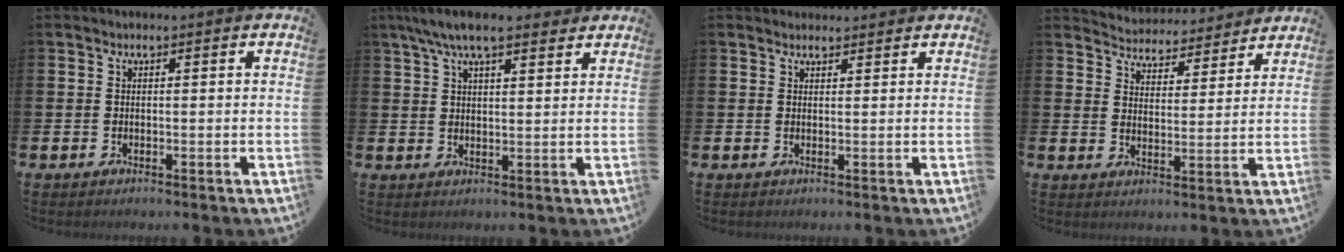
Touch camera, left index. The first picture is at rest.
{"total": 6.6, "force": [5.6, 1.6, 3.1], "torque": [-0.070, -0.010, 0.102]}
{"total": 1.8, "force": [1.7, 0.6, -0.1], "torque": [0.009, -0.004, 0.030]}
{"total": 4.6, "force": [4.5, 1.2, -0.5], "torque": [-0.010, -0.040, 0.075]}